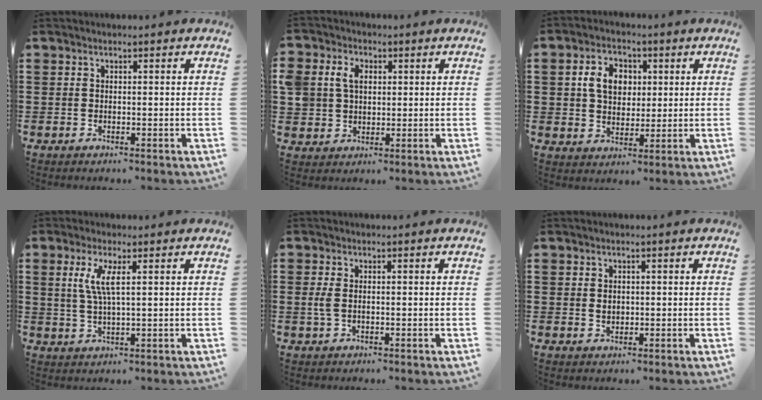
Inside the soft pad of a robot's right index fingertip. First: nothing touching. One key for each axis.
{"total": 5.0, "fx": 1.3, "fy": 4.2, "fz": 2.4, "tx": -0.069, "ty": 0.014, "tz": 0.019}
{"total": 6.2, "fx": 1.2, "fy": 4.7, "fz": 3.7, "tx": -0.082, "ty": 0.015, "tz": 0.017}
{"total": 4.7, "fx": 1.3, "fy": 0.9, "fz": 4.4, "tx": -0.098, "ty": -0.003, "tz": 0.018}
{"total": 2.3, "fx": -0.1, "fy": 1.1, "fz": 2.0, "tx": -0.055, "ty": -0.002, "tz": -0.008}
{"total": 1.2, "fx": 0.2, "fy": 0.9, "fz": 0.7, "tx": -0.016, "ty": 0.005, "tz": 0.004}